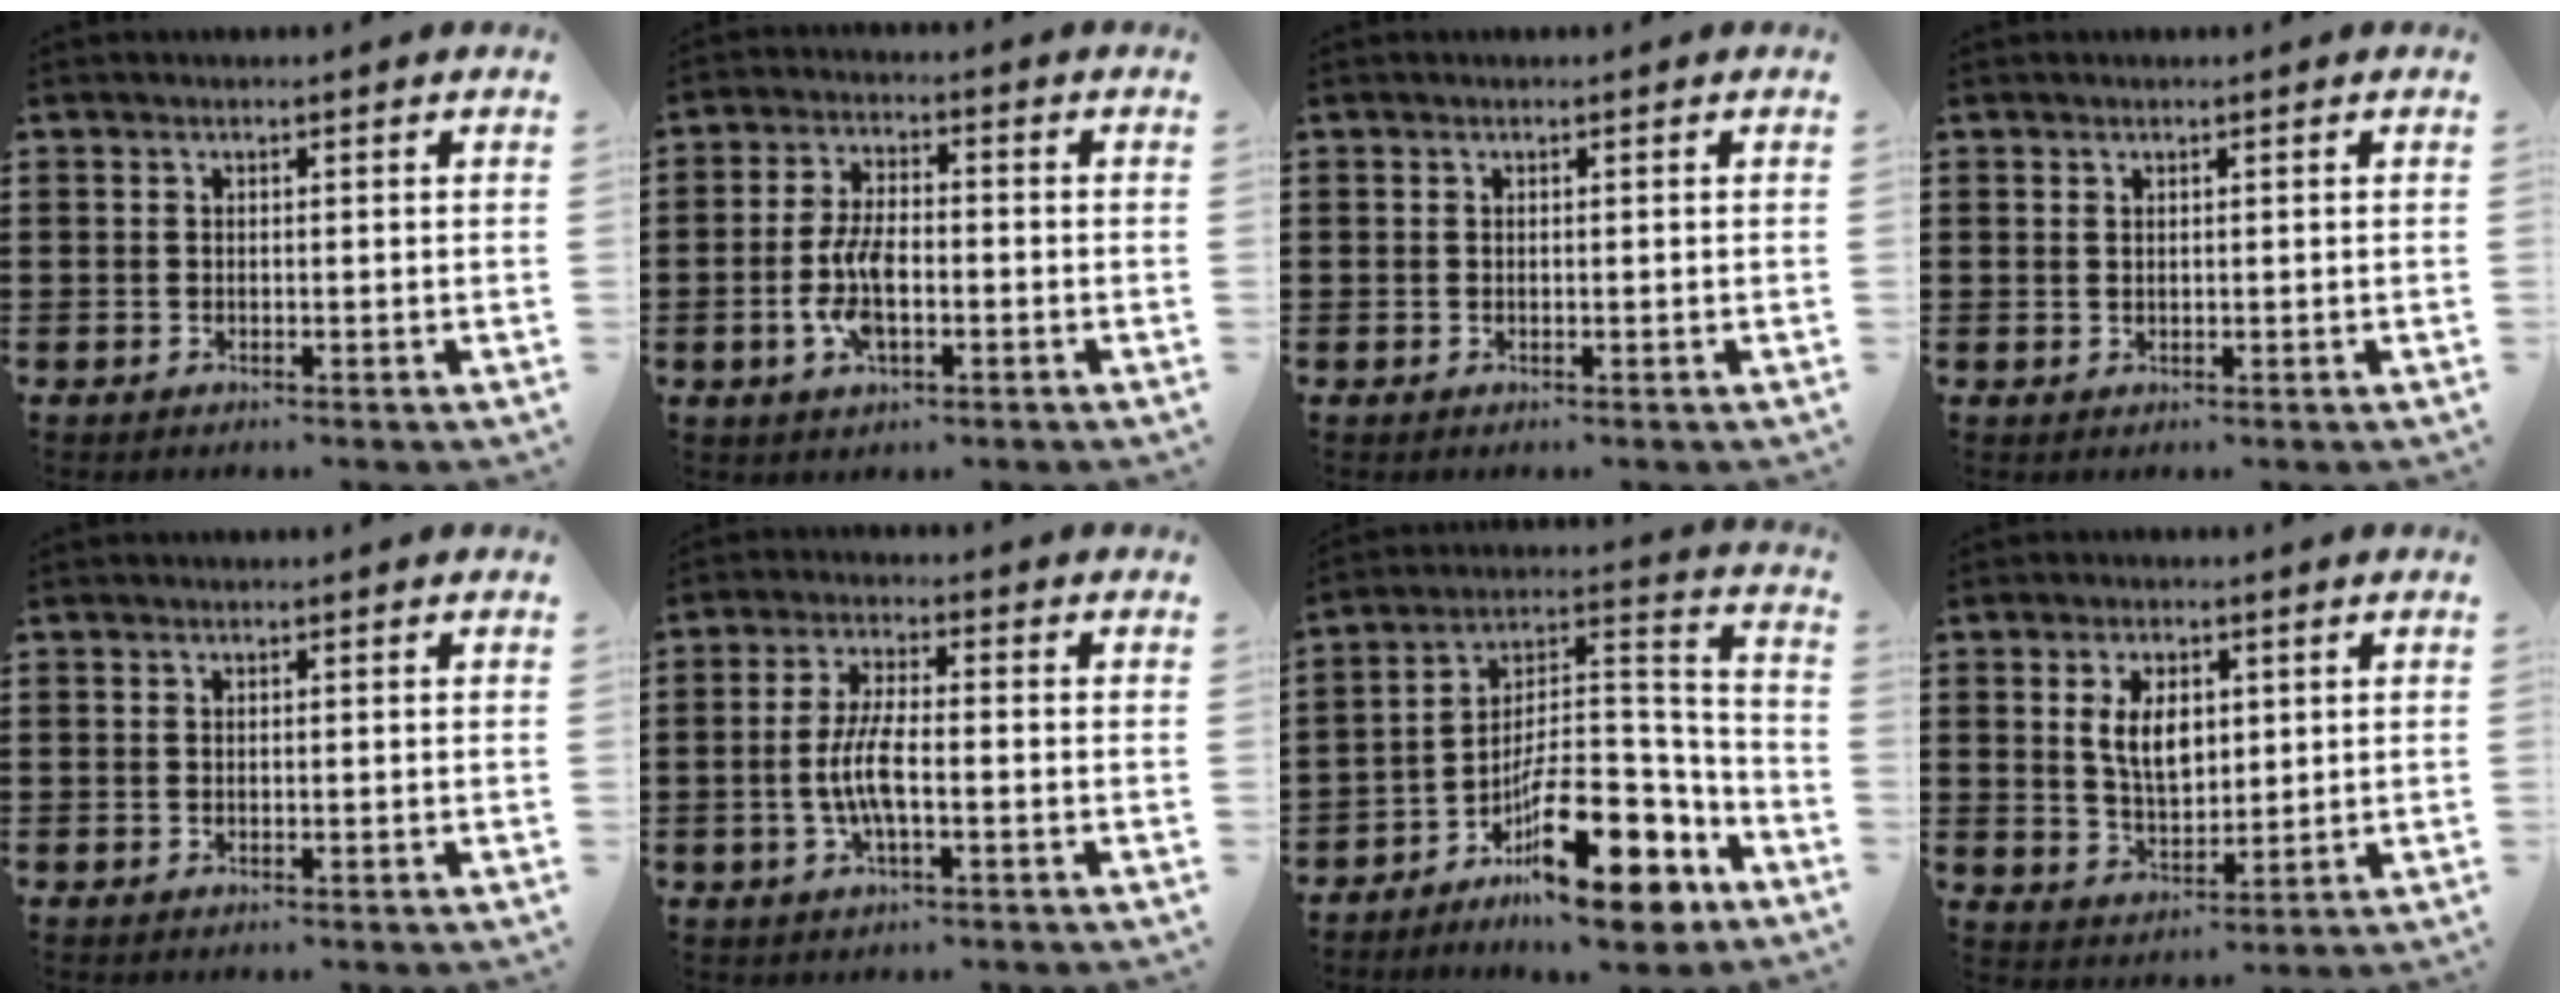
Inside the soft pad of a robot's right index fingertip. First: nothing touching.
{"total": 7.3, "force": [-1.8, 3.3, 6.2], "torque": [-0.142, 0.001, -0.039]}
{"total": 0.0}
{"total": 0.7, "force": [0.5, 0.4, 0.2], "torque": [-0.006, 0.002, 0.010]}
{"total": 0.0}
{"total": 6.0, "force": [-1.2, 1.8, 5.6], "torque": [-0.133, -0.004, -0.033]}
{"total": 17.6, "force": [-11.1, 5.6, 12.4], "torque": [-0.190, 0.033, -0.188]}
{"total": 6.4, "force": [1.5, 3.6, 5.1], "torque": [-0.102, 0.009, 0.023]}